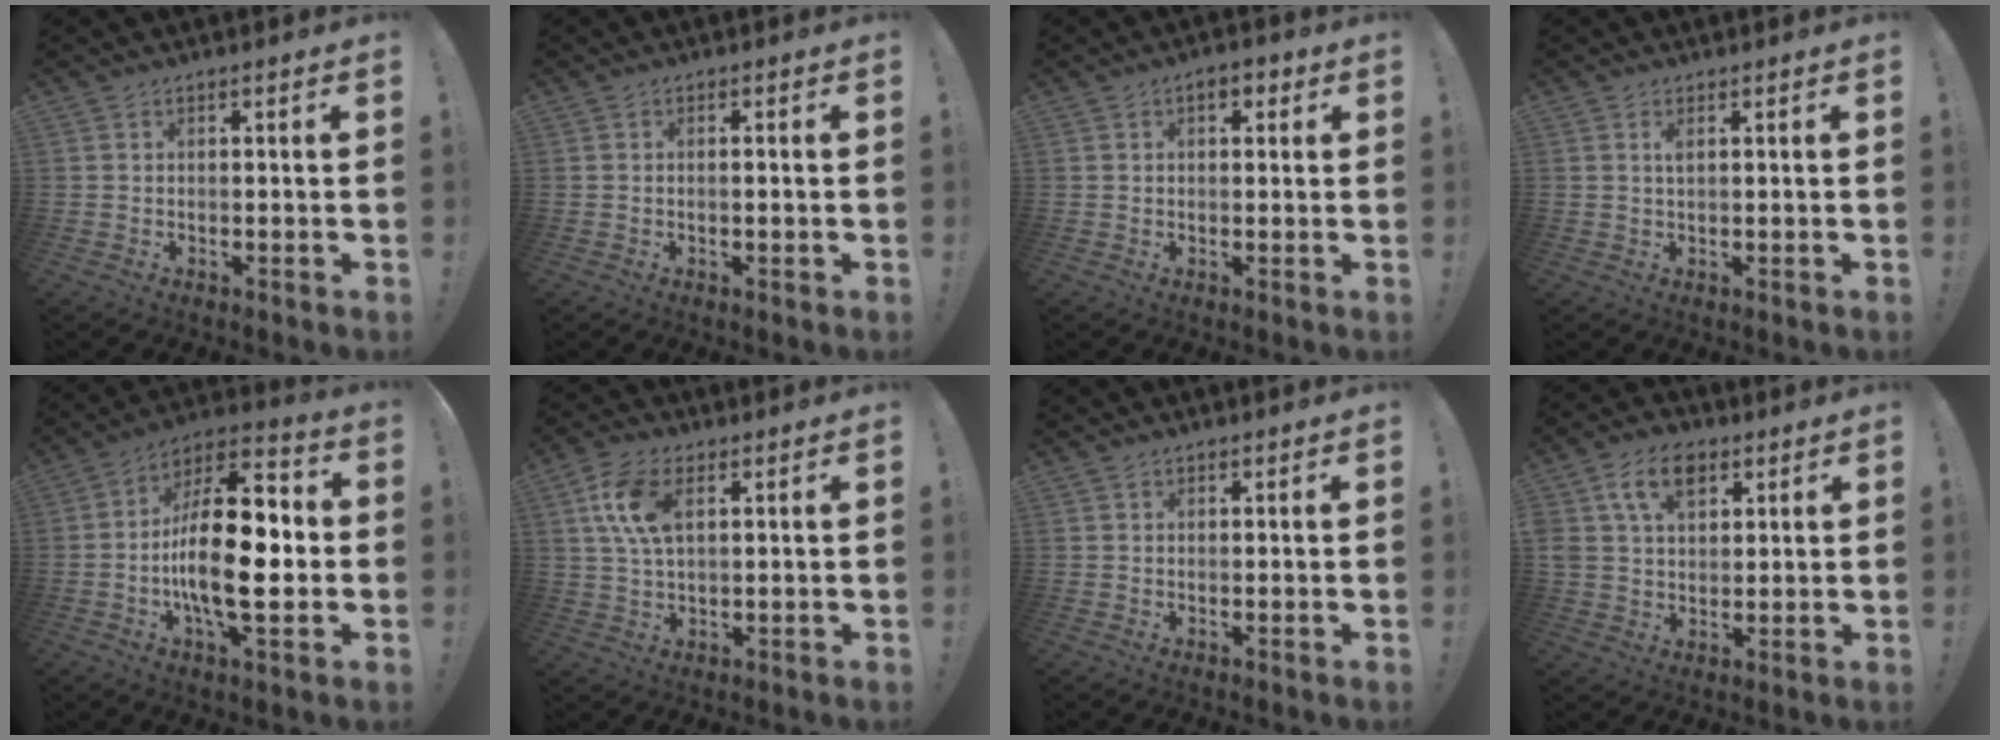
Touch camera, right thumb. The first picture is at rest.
{"total": 0.9, "force": [-0.4, 0.0, 0.8], "torque": [-0.013, -0.001, -0.008]}
{"total": 3.6, "force": [1.3, 2.1, 2.7], "torque": [-0.036, 0.003, 0.020]}
{"total": 1.6, "force": [0.6, 0.4, 1.5], "torque": [-0.028, 0.001, 0.008]}
{"total": 22.1, "force": [-3.2, 9.4, 19.7], "torque": [-0.331, 0.015, -0.054]}
{"total": 10.6, "force": [3.7, 5.8, 8.0], "torque": [-0.172, 0.004, 0.067]}
{"total": 0.8, "force": [0.7, 0.5, 0.2], "torque": [-0.001, -0.001, 0.013]}
{"total": 11.8, "force": [5.7, 7.8, 6.7], "torque": [-0.117, -0.004, 0.110]}